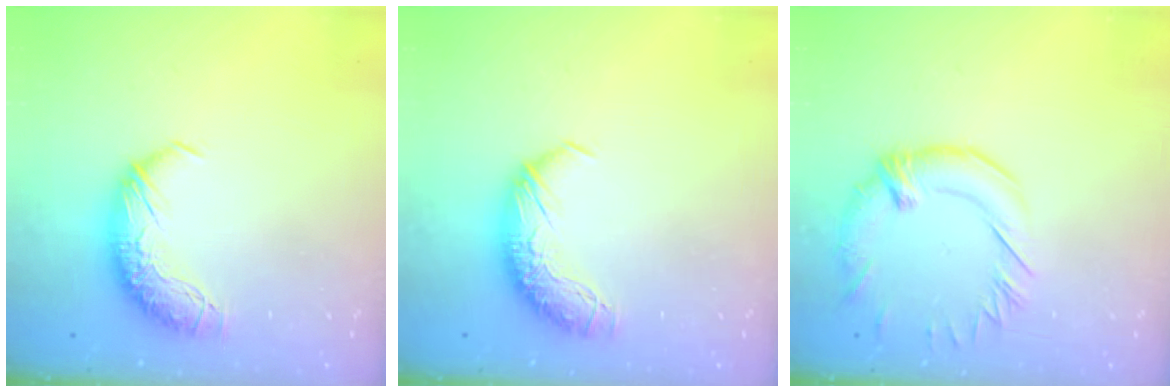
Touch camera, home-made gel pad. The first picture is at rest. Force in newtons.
{"total": 0.0}
{"total": 2.7, "press": 2.2, "slide": 1.5}